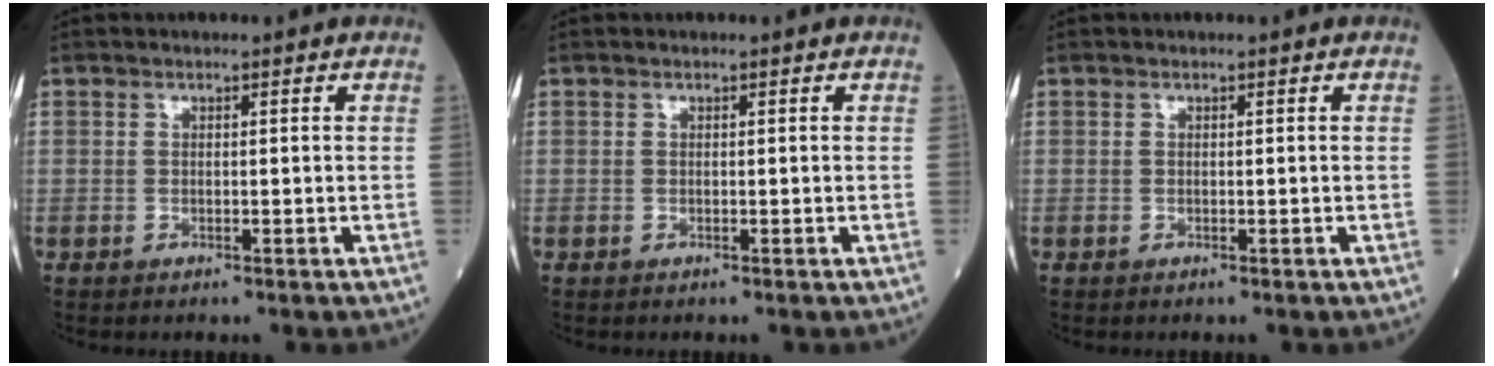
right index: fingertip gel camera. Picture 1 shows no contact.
{"total": 0.0}
{"total": 0.0}